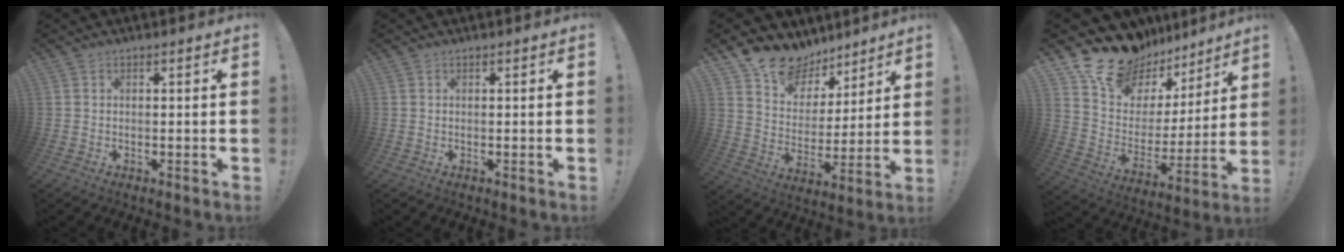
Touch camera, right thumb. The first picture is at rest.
{"total": 0.0}
{"total": 13.9, "force": [10.3, 8.6, 3.7], "torque": [-0.063, -0.071, 0.195]}
{"total": 17.6, "force": [15.1, 8.1, 3.9], "torque": [-0.071, -0.125, 0.286]}